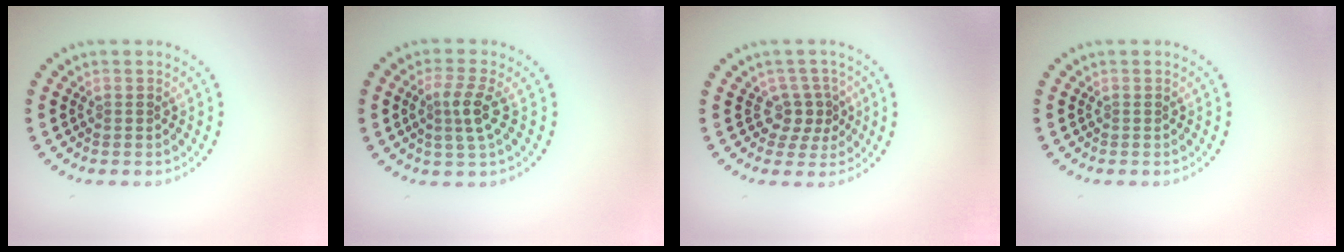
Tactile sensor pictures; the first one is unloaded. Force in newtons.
{"total": 2.7, "press": 2.4, "slide": 1.2}
{"total": 2.4, "press": 1.7, "slide": 1.7}
{"total": 0.0}